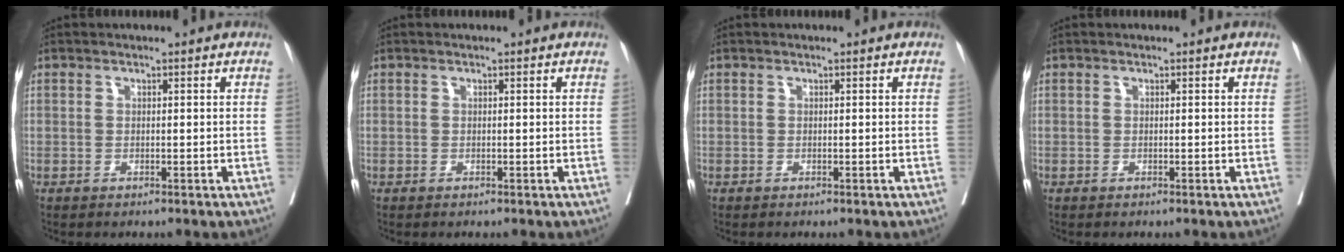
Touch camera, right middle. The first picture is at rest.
{"total": 0.0}
{"total": 0.0}
{"total": 0.0}